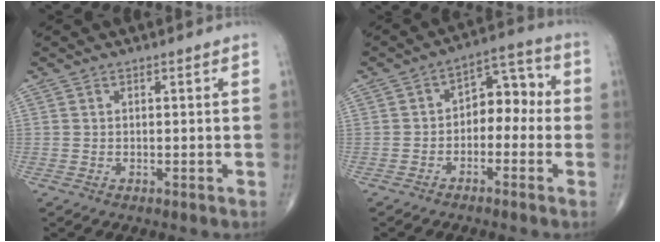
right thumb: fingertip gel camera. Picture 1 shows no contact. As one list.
[{"total": 8.1, "force": [-1.1, 5.4, 5.9], "torque": [-0.049, 0.044, -0.033]}]